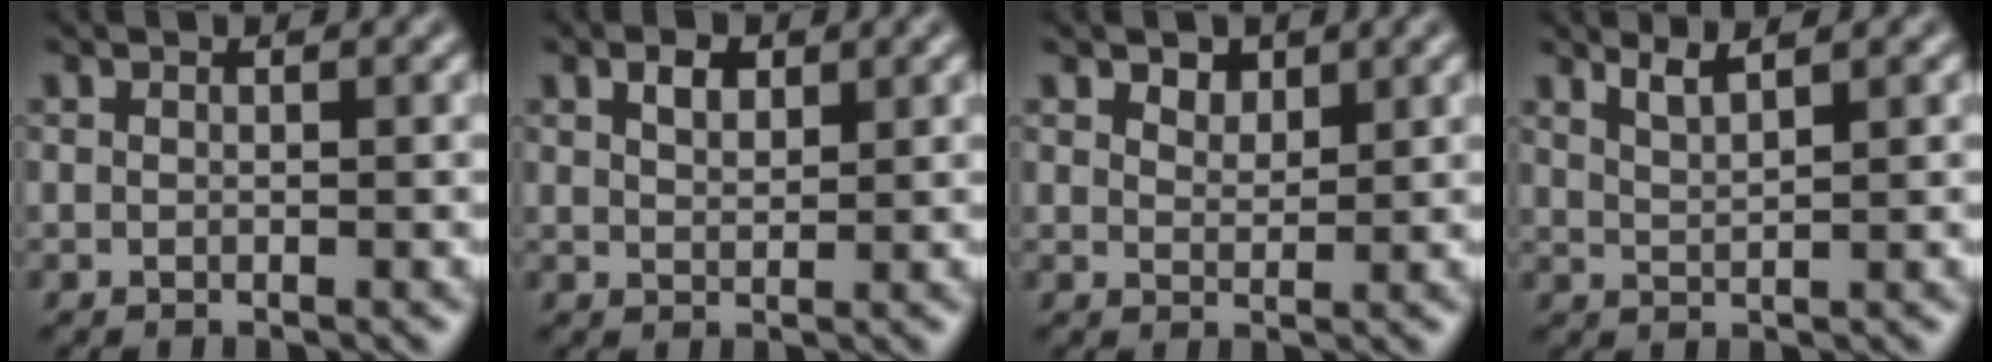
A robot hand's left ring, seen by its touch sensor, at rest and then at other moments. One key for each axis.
{"total": 1.8, "fx": 1.1, "fy": 0.9, "fz": 1.1, "tx": -0.020, "ty": 0.005, "tz": 0.021}
{"total": 1.8, "fx": 1.4, "fy": 1.0, "fz": 0.7, "tx": -0.011, "ty": -0.003, "tz": 0.021}
{"total": 2.0, "fx": 1.5, "fy": 0.4, "fz": 1.2, "tx": -0.017, "ty": 0.001, "tz": 0.029}